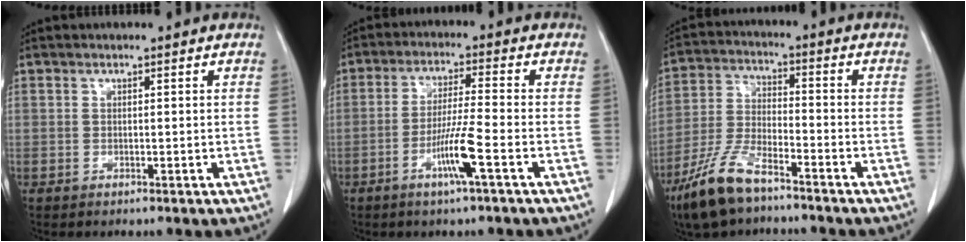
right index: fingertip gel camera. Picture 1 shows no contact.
{"total": 7.0, "force": [-3.0, -0.7, 6.3], "torque": [-0.123, -0.008, -0.059]}
{"total": 10.6, "force": [-7.6, 3.0, 6.7], "torque": [-0.150, -0.014, -0.148]}